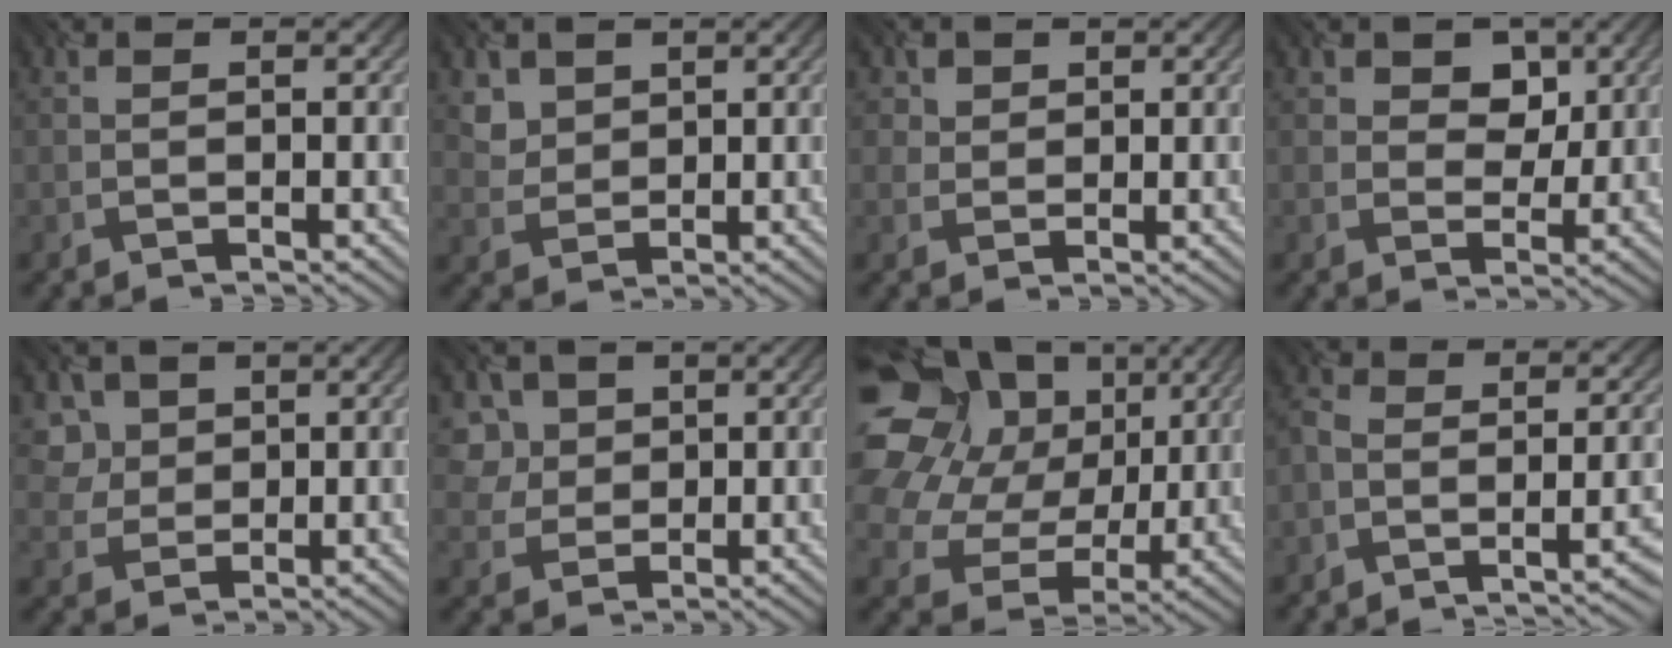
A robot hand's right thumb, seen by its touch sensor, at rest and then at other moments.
{"total": 3.0, "force": [2.1, 2.2, -0.3], "torque": [-0.015, -0.007, 0.050]}
{"total": 3.0, "force": [2.0, 2.2, -0.1], "torque": [-0.013, 0.005, 0.033]}
{"total": 3.8, "force": [1.9, 3.0, 1.3], "torque": [-0.021, -0.002, 0.027]}
{"total": 4.5, "force": [2.5, 3.7, 0.3], "torque": [-0.049, -0.007, 0.055]}
{"total": 5.3, "force": [2.7, 4.5, 0.7], "torque": [-0.057, 0.002, 0.051]}
{"total": 19.7, "force": [7.3, 16.2, 8.5], "torque": [-0.275, 0.051, 0.148]}
{"total": 6.7, "force": [-4.9, 1.9, 4.2], "torque": [-0.048, 0.000, -0.068]}